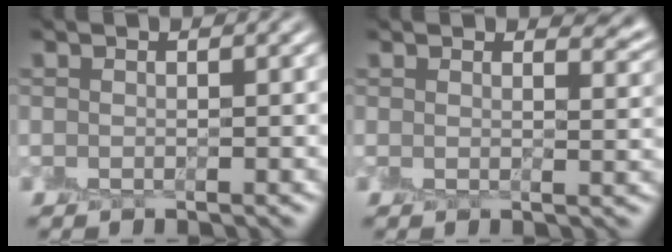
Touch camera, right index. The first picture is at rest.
{"total": 2.6, "force": [2.1, 0.7, 1.3], "torque": [-0.019, -0.001, 0.034]}